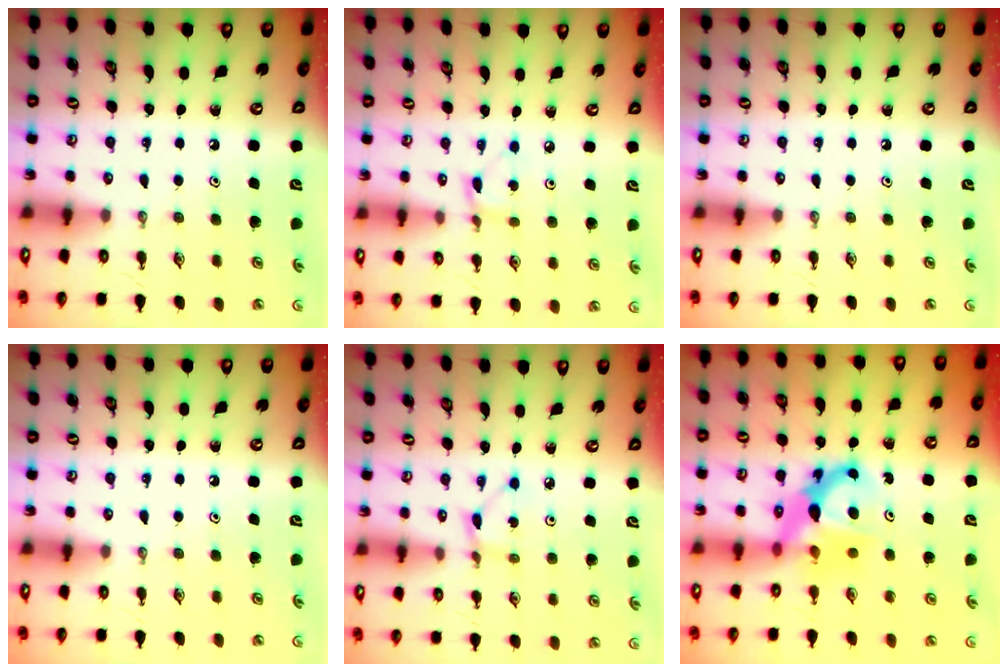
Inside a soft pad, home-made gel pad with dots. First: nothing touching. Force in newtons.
{"total": 2.4, "press": 2.4, "slide": 0.3}
{"total": 0.0}
{"total": 0.0}
{"total": 1.9, "press": 1.9, "slide": 0.3}
{"total": 7.4, "press": 7.4, "slide": 0.5}